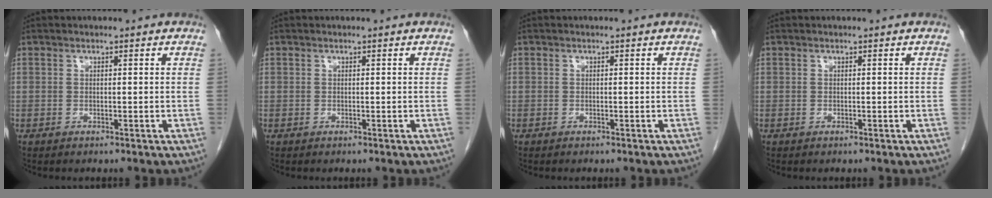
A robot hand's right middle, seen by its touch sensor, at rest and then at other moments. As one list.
[{"total": 0.0}, {"total": 0.0}, {"total": 0.0}]